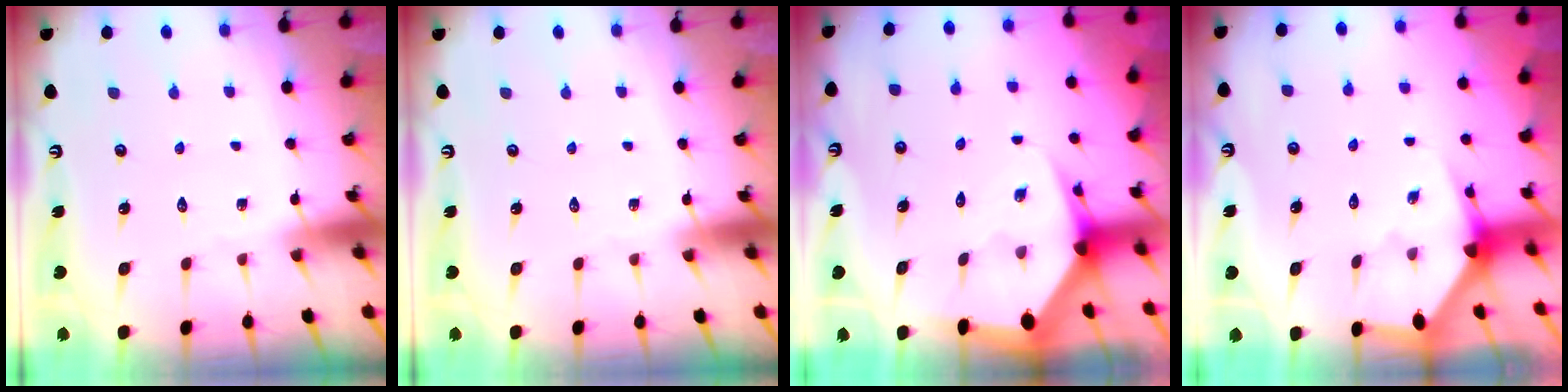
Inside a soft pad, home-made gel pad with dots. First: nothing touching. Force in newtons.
{"total": 0.0}
{"total": 3.8, "press": 3.8, "slide": 0.4}
{"total": 2.9, "press": 2.9, "slide": 0.2}